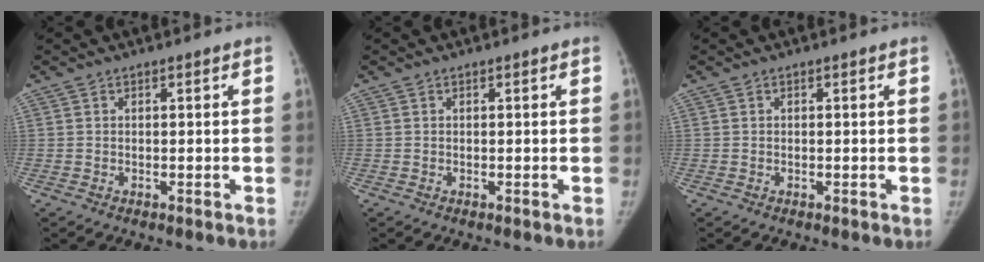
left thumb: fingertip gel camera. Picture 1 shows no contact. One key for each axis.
{"total": 0.0}
{"total": 0.0}